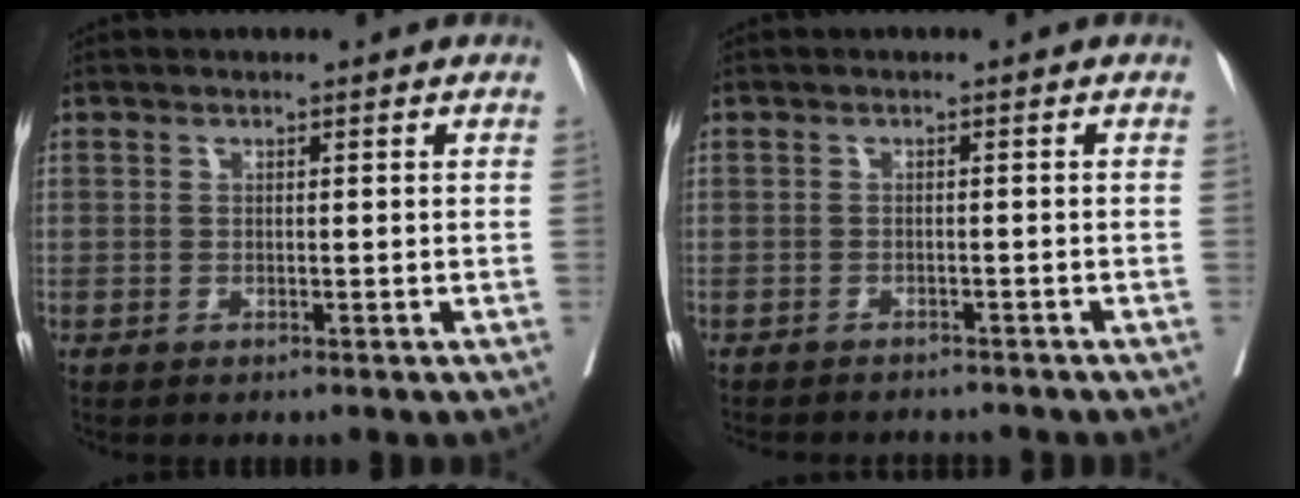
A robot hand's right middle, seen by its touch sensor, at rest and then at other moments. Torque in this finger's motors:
{"motor_torque": [0.97, -1.16, 0.07, 0.05]}